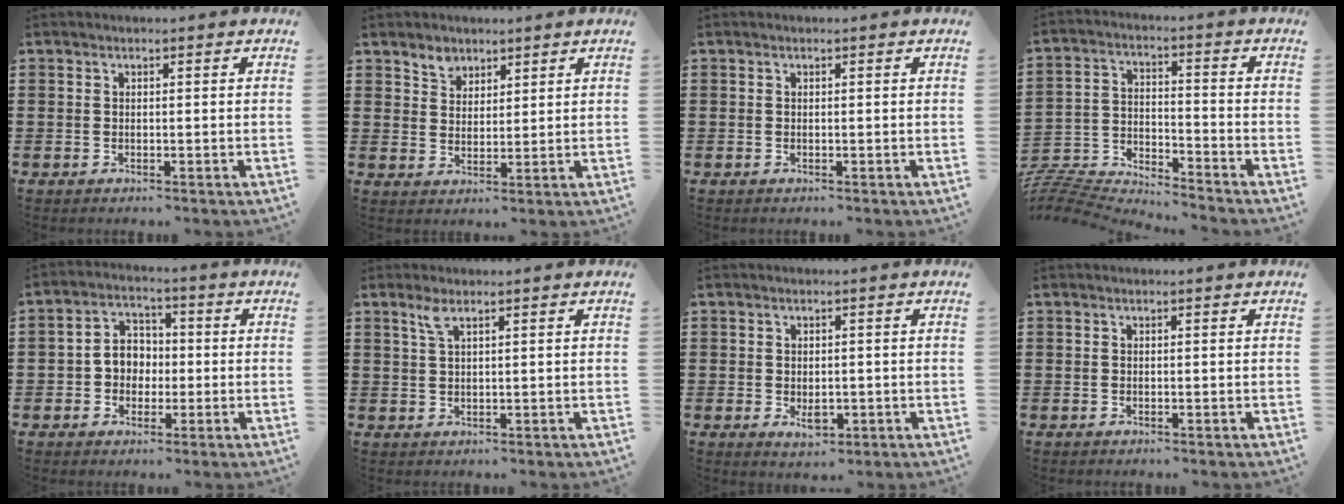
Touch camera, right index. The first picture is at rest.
{"total": 3.6, "force": [2.7, 2.3, 0.3], "torque": [-0.012, 0.005, 0.051]}
{"total": 0.0}
{"total": 6.5, "force": [-6.5, 0.2, 0.4], "torque": [-0.038, -0.009, -0.142]}
{"total": 4.8, "force": [-0.8, 4.3, 1.8], "torque": [-0.047, 0.015, -0.019]}
{"total": 2.3, "force": [1.4, 0.6, 1.8], "torque": [-0.040, 0.004, 0.023]}
{"total": 2.8, "force": [-0.5, 1.7, 2.2], "torque": [-0.031, -0.003, -0.009]}
{"total": 0.0}